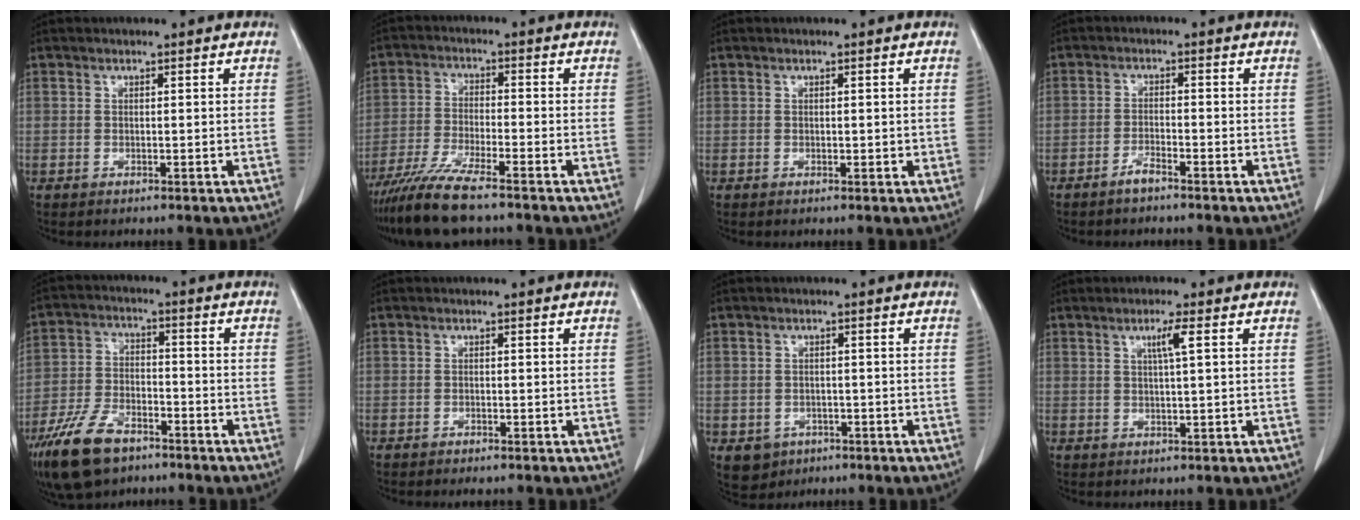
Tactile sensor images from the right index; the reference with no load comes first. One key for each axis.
{"total": 8.5, "fx": -6.9, "fy": 0.1, "fz": 4.9, "tx": -0.092, "ty": -0.024, "tz": -0.127}
{"total": 1.0, "fx": 0.2, "fy": 0.6, "fz": 0.8, "tx": -0.011, "ty": -0.002, "tz": 0.004}
{"total": 2.0, "fx": -1.7, "fy": 0.2, "fz": 1.0, "tx": -0.020, "ty": 0.001, "tz": -0.030}
{"total": 11.2, "fx": -7.4, "fy": 5.3, "fz": 6.5, "tx": -0.132, "ty": -0.010, "tz": -0.135}
{"total": 1.3, "fx": -1.1, "fy": 0.4, "fz": 0.6, "tx": -0.006, "ty": -0.001, "tz": -0.009}
{"total": 4.3, "fx": -1.8, "fy": 3.9, "fz": 0.8, "tx": -0.004, "ty": 0.007, "tz": -0.016}
{"total": 2.7, "fx": 0.9, "fy": -0.4, "fz": 2.5, "tx": -0.046, "ty": -0.001, "tz": 0.016}